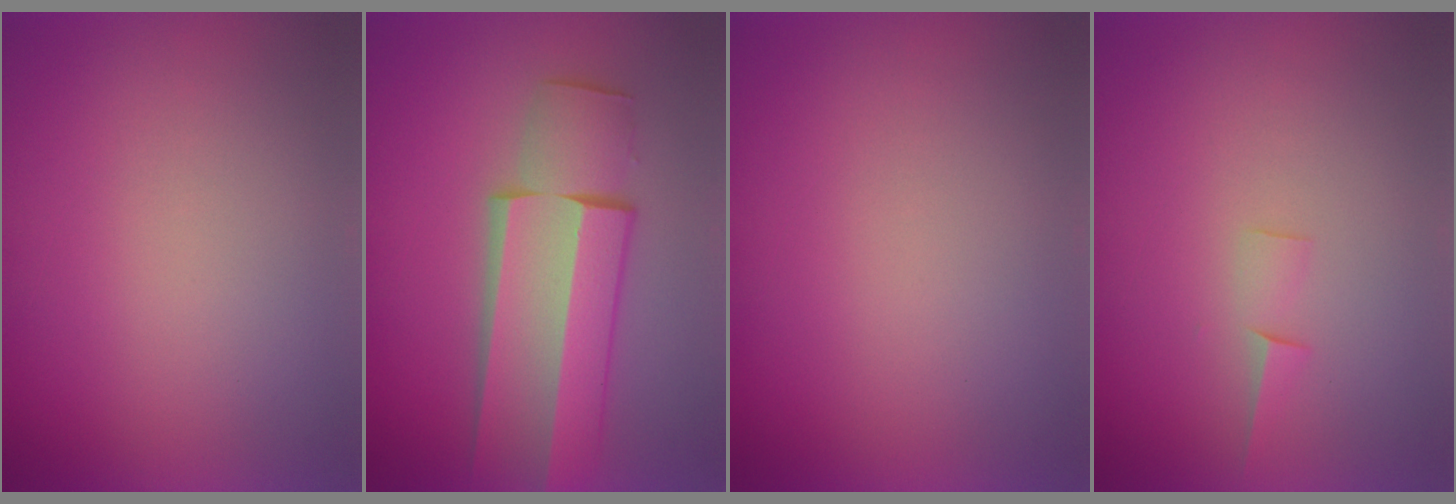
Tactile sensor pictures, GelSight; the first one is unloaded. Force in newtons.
{"total": 7.1}
{"total": 0.0}
{"total": 1.5}